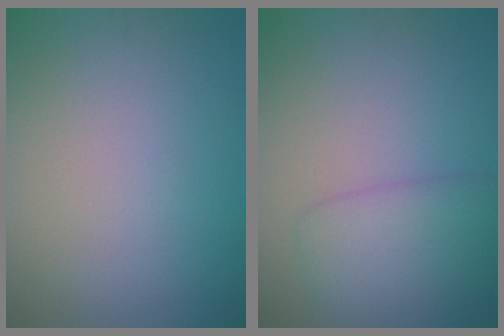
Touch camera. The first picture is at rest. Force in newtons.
{"total": 3.8, "press": 3.8, "slide": 0.2}